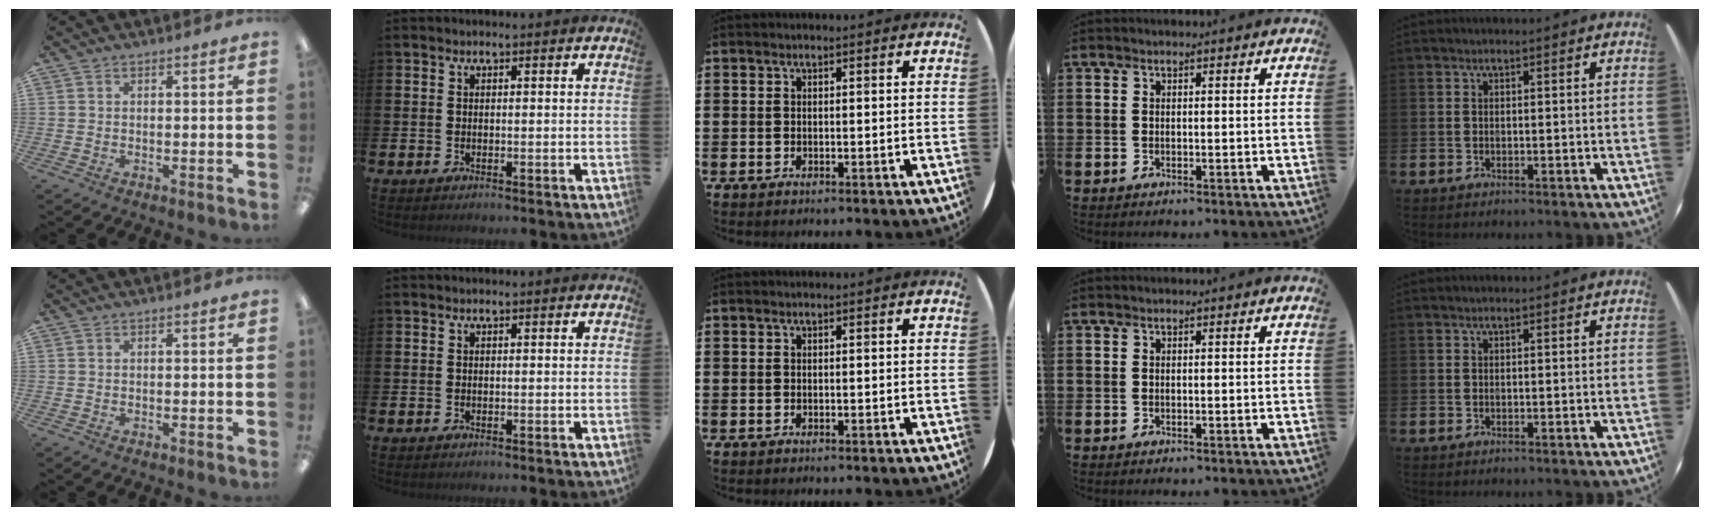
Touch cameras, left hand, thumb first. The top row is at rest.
{}